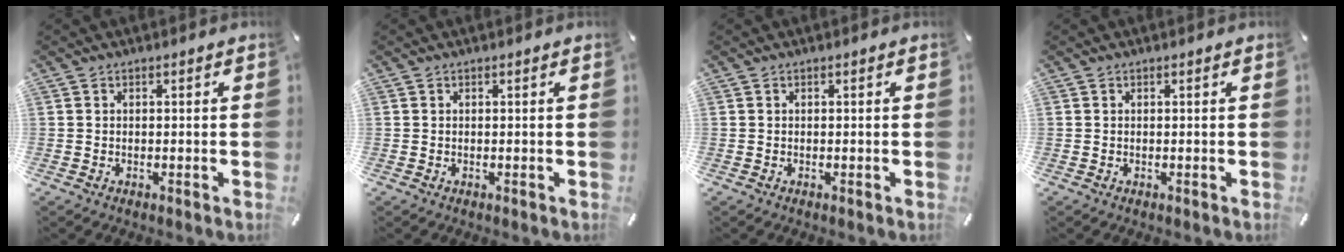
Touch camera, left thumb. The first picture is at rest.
{"total": 0.0}
{"total": 0.0}
{"total": 0.0}